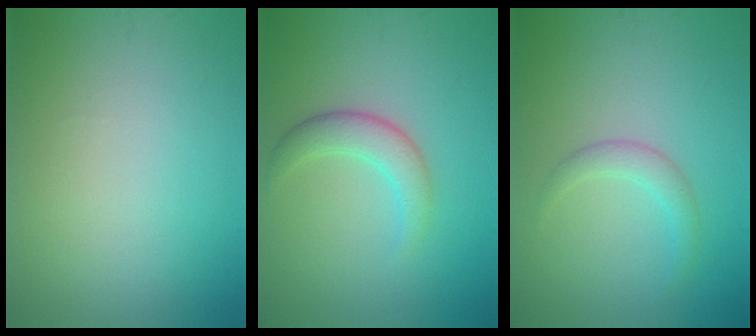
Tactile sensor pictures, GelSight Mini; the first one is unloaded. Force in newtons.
{"total": 3.0, "press": 3.0, "slide": 0.1}
{"total": 1.8, "press": 1.8, "slide": 0.1}